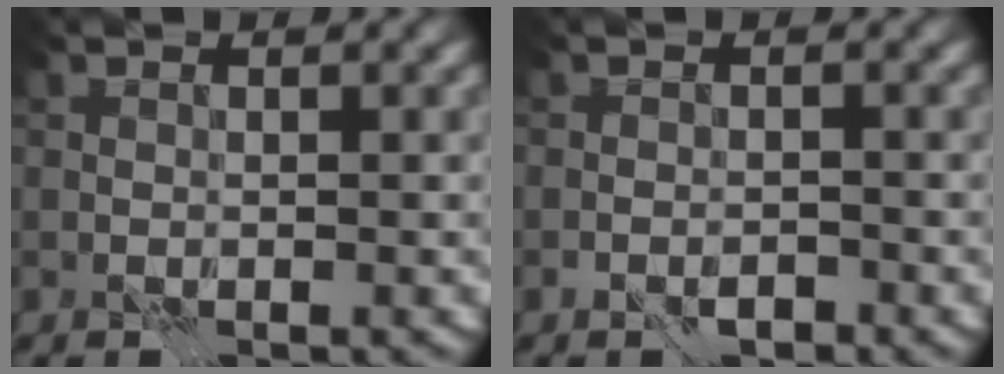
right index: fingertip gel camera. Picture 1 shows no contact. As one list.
[{"total": 0.7, "force": [-0.5, 0.2, 0.5], "torque": [-0.004, 0.003, -0.006]}]